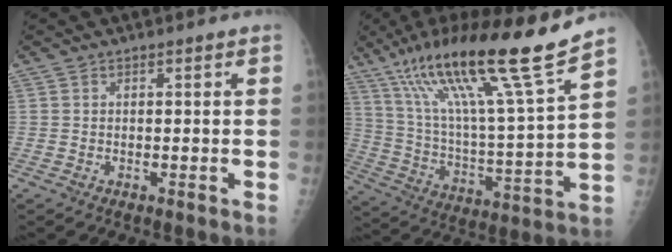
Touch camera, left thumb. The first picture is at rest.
{"total": 23.5, "force": [16.2, 0.7, 17.0], "torque": [-0.274, -0.059, 0.287]}